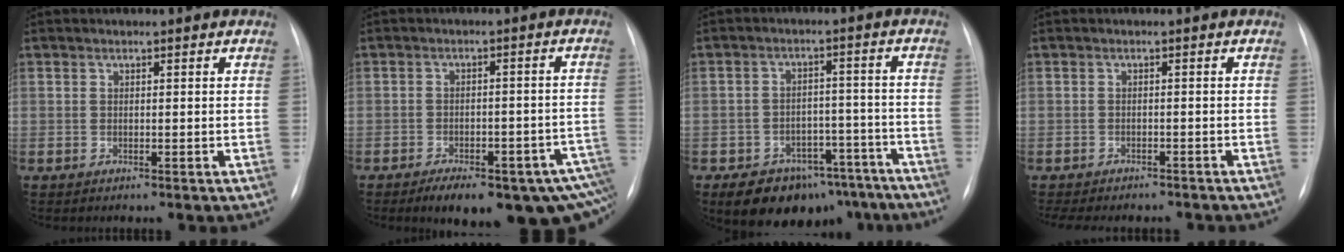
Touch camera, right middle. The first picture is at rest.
{"total": 17.4, "force": [-12.3, 6.5, 10.5], "torque": [-0.081, 0.033, -0.149]}
{"total": 14.6, "force": [-11.0, 7.9, 5.5], "torque": [-0.062, 0.030, -0.144]}
{"total": 11.1, "force": [-9.6, 3.8, 3.9], "torque": [-0.074, 0.000, -0.118]}